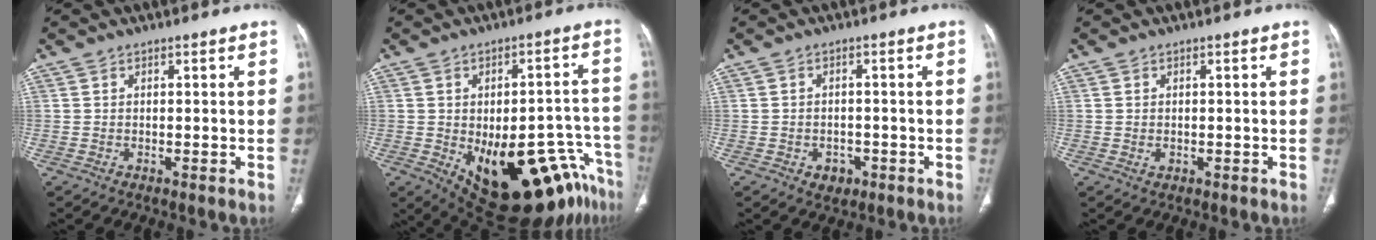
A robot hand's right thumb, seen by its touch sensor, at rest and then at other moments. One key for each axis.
{"total": 23.9, "fx": -11.9, "fy": 10.2, "fz": 18.1, "tx": -0.164, "ty": 0.059, "tz": -0.147}
{"total": 3.2, "fx": -1.4, "fy": 2.5, "fz": 1.4, "tx": -0.007, "ty": 0.009, "tz": -0.012}
{"total": 0.0}